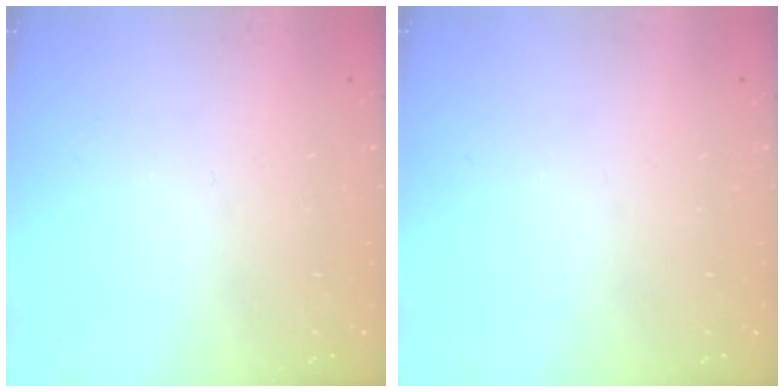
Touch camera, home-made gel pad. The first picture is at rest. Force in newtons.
{"total": 0.0}